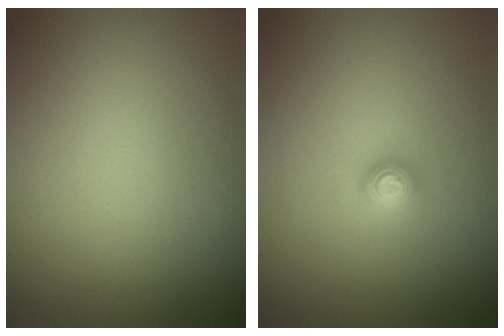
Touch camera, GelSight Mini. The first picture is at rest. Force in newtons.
{"total": 1.2, "press": 1.2, "slide": 0.1}